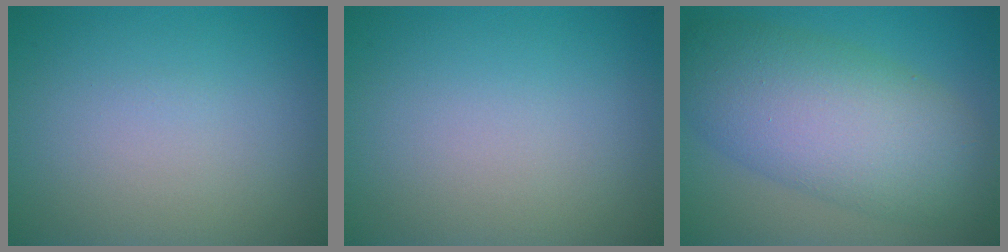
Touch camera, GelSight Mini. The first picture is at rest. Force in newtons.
{"total": 0.0}
{"total": 9.7, "press": 9.7, "slide": 0.3}